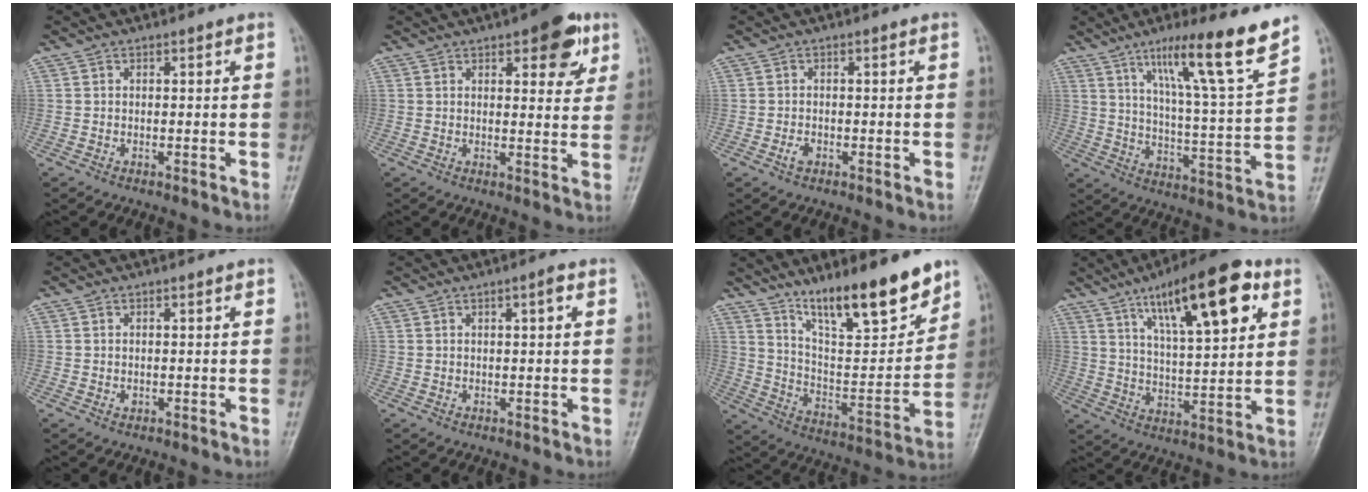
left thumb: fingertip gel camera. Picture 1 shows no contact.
{"total": 8.9, "force": [4.6, 3.6, 6.8], "torque": [-0.059, -0.016, 0.053]}
{"total": 1.4, "force": [-0.7, 0.9, 0.9], "torque": [-0.019, 0.002, -0.014]}
{"total": 16.6, "force": [11.0, 0.8, 12.5], "torque": [-0.186, -0.059, 0.176]}
{"total": 0.6, "force": [0.0, 0.4, 0.4], "torque": [-0.002, 0.000, 0.002]}
{"total": 2.0, "force": [0.8, 0.3, 1.8], "torque": [-0.030, 0.001, 0.011]}
{"total": 18.6, "force": [13.4, 4.4, 12.2], "torque": [-0.157, -0.082, 0.232]}
{"total": 19.5, "force": [9.3, 6.1, 16.0], "torque": [-0.221, -0.026, 0.150]}